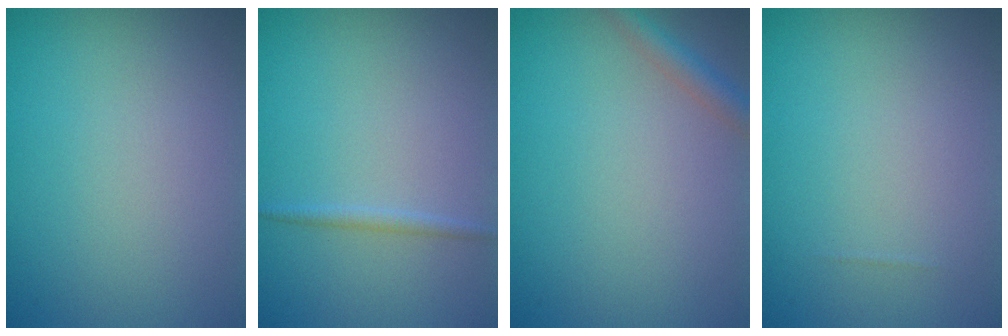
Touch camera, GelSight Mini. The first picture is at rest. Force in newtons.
{"total": 0.7, "press": 0.7, "slide": 0.0}
{"total": 1.9, "press": 1.9, "slide": 0.0}
{"total": 0.0}